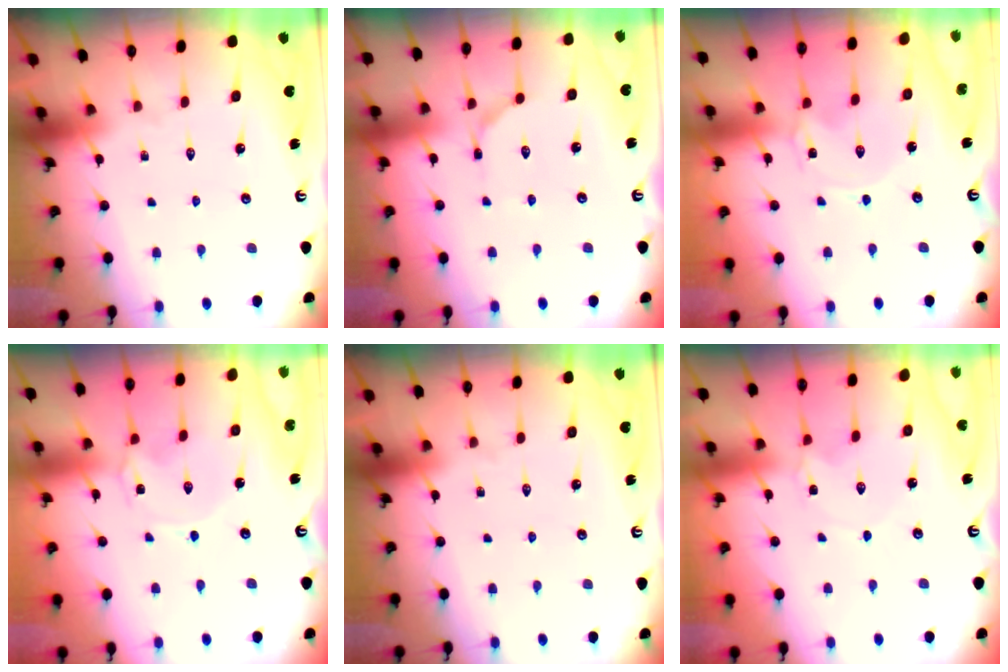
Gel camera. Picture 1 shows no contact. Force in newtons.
{"total": 4.4, "press": 4.4, "slide": 0.5}
{"total": 0.0}
{"total": 0.7, "press": 0.6, "slide": 0.3}
{"total": 0.0}
{"total": 1.4, "press": 1.4, "slide": 0.2}